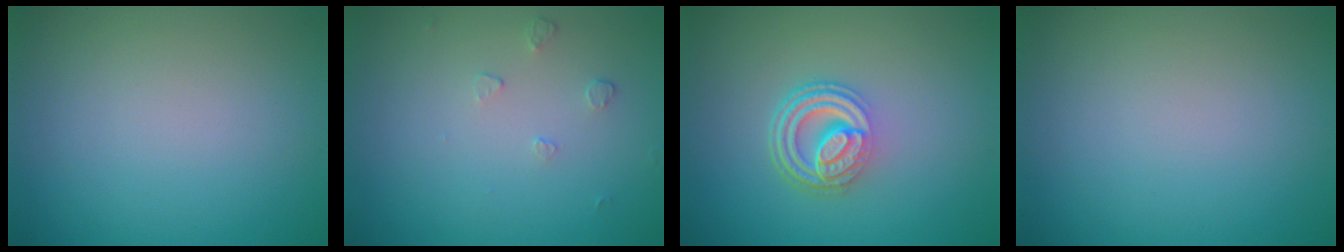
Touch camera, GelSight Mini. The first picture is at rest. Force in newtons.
{"total": 0.6, "press": 0.4, "slide": 0.5}
{"total": 4.9, "press": 3.4, "slide": 3.5}
{"total": 0.0}